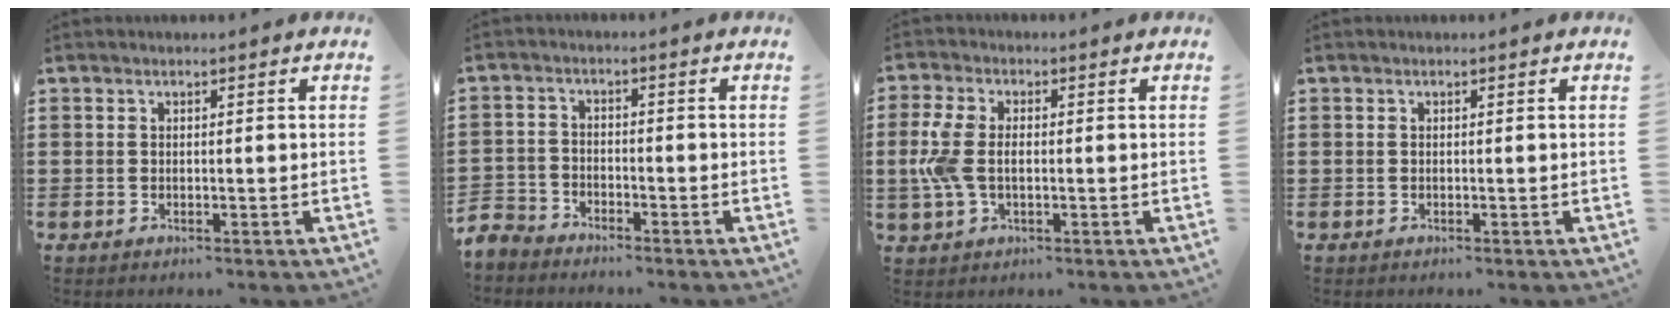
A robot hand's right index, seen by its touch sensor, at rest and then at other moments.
{"total": 3.4, "force": [-3.3, 0.9, 0.0], "torque": [-0.021, -0.002, -0.077]}
{"total": 5.9, "force": [-0.2, 3.5, 4.8], "torque": [-0.126, -0.001, -0.013]}
{"total": 0.0}